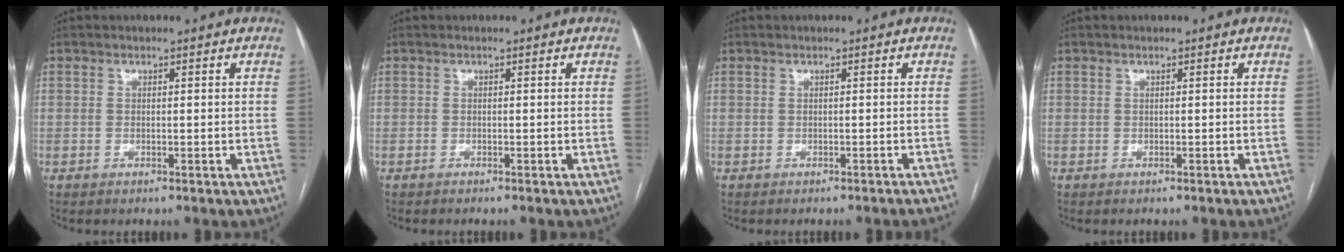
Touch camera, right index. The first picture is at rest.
{"total": 1.2, "force": [-1.0, -0.1, 0.5], "torque": [-0.003, 0.000, -0.013]}
{"total": 3.6, "force": [-3.3, -0.7, 1.2], "torque": [-0.008, -0.006, -0.035]}
{"total": 0.8, "force": [-0.6, 0.0, 0.5], "torque": [-0.006, 0.002, -0.005]}